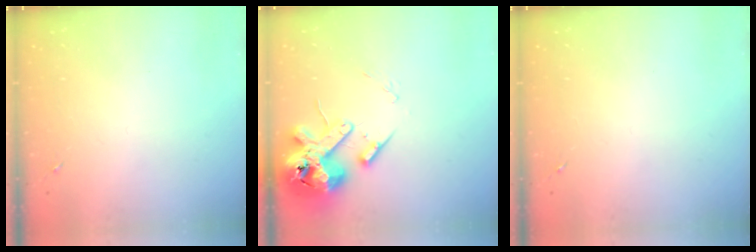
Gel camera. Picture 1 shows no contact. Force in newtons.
{"total": 15.8, "press": 15.5, "slide": 2.8}
{"total": 0.0}